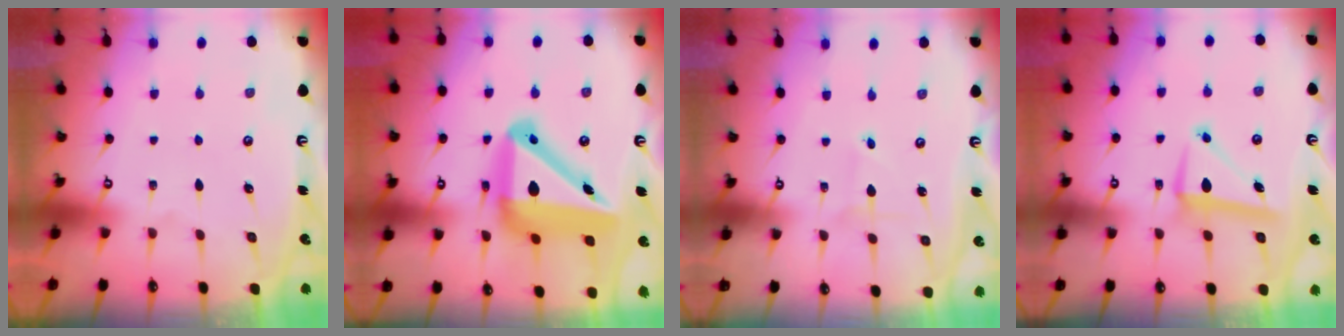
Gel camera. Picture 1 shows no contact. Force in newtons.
{"total": 20.5, "press": 20.4, "slide": 2.5}
{"total": 1.1, "press": 1.1, "slide": 0.1}
{"total": 9.7, "press": 9.5, "slide": 1.7}